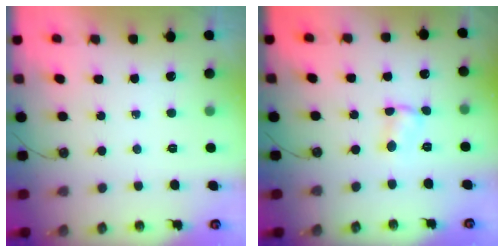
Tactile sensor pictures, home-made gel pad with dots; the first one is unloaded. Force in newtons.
{"total": 1.8, "press": 1.8, "slide": 0.3}